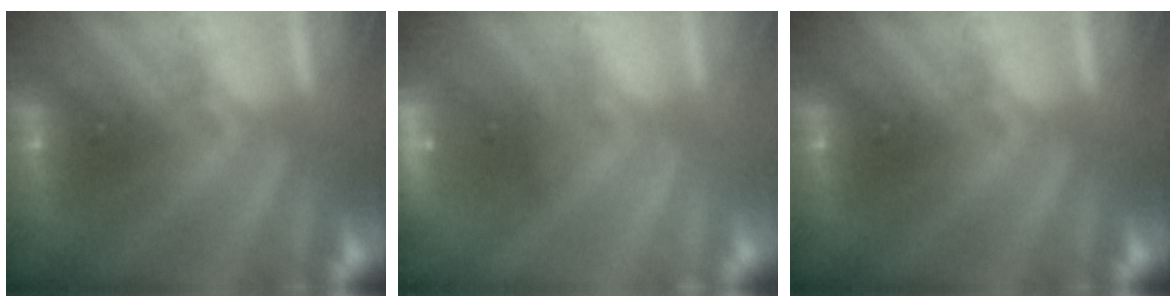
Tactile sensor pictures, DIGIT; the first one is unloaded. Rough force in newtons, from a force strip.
{"total": 6.4}
{"total": 0.0}